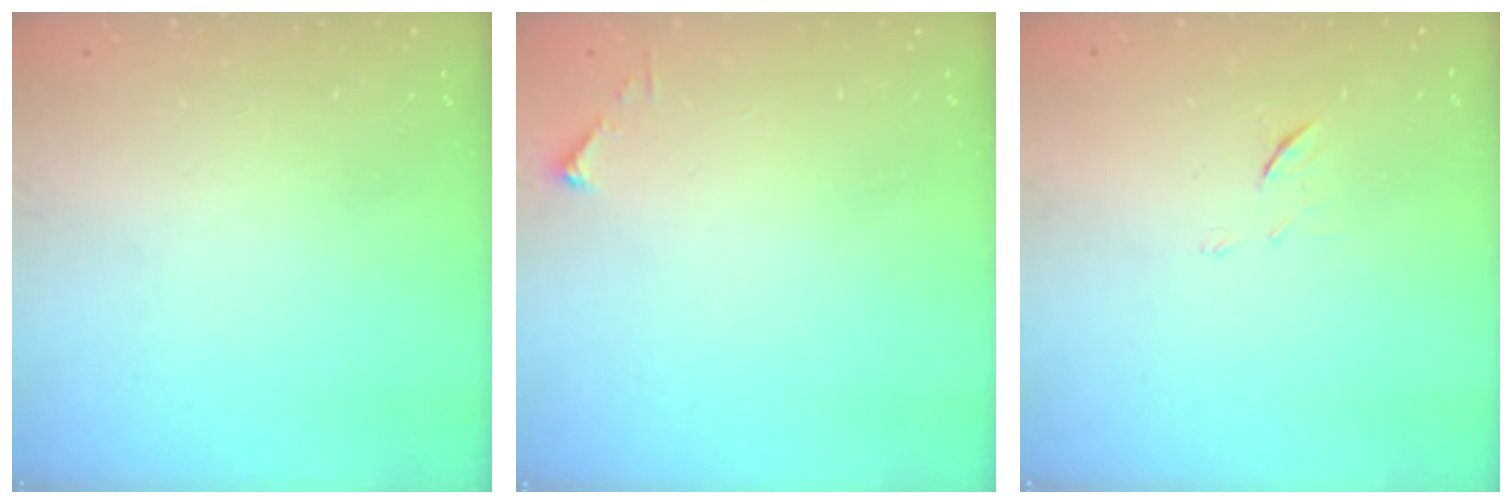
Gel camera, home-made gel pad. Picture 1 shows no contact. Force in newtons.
{"total": 2.7, "press": 2.7, "slide": 0.3}
{"total": 5.8, "press": 5.7, "slide": 1.3}